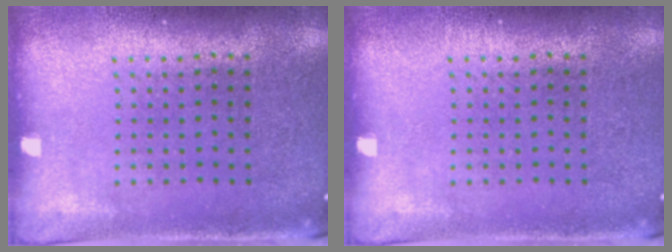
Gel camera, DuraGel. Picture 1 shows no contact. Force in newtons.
{"total": 0.0}